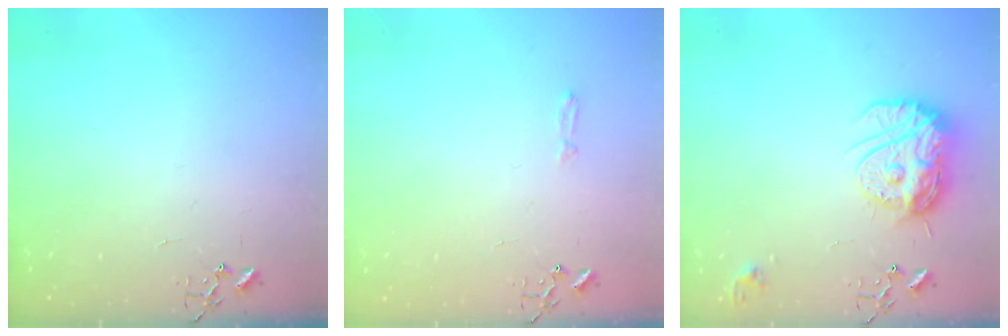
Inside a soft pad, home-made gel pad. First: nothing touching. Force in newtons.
{"total": 2.8, "press": 2.8, "slide": 0.4}
{"total": 14.6, "press": 14.5, "slide": 1.5}